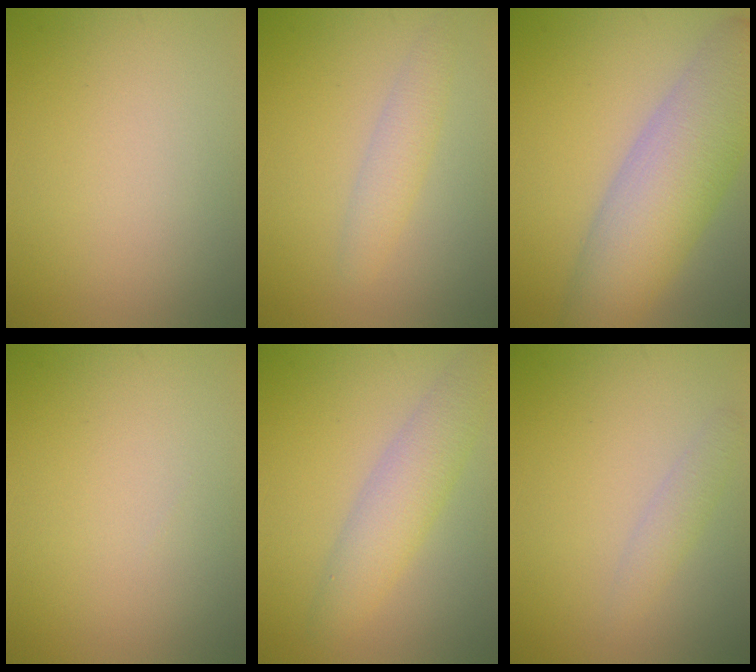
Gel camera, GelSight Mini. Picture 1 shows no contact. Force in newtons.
{"total": 2.2, "press": 2.2, "slide": 0.1}
{"total": 9.3, "press": 9.3, "slide": 0.5}
{"total": 0.0}
{"total": 4.1, "press": 4.1, "slide": 0.1}
{"total": 1.6, "press": 1.6, "slide": 0.1}